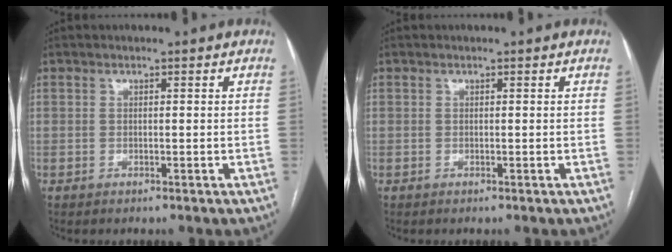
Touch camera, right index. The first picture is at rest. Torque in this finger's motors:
{"motor_torque": [0.26, 0.15, -0.01, 0.00]}